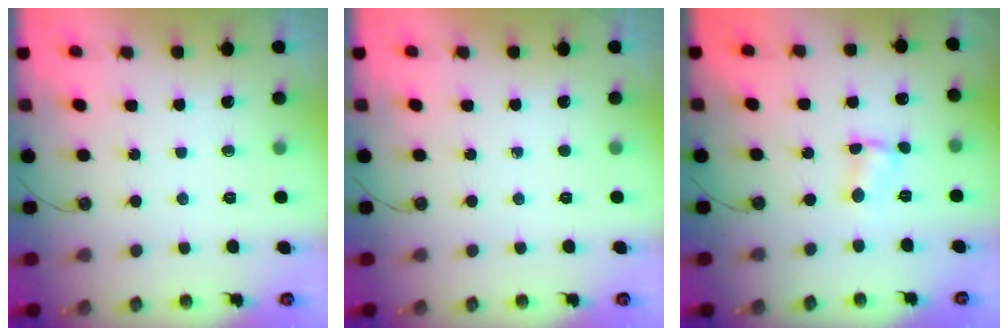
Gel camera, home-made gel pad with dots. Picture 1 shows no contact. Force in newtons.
{"total": 0.0}
{"total": 2.5, "press": 2.5, "slide": 0.3}